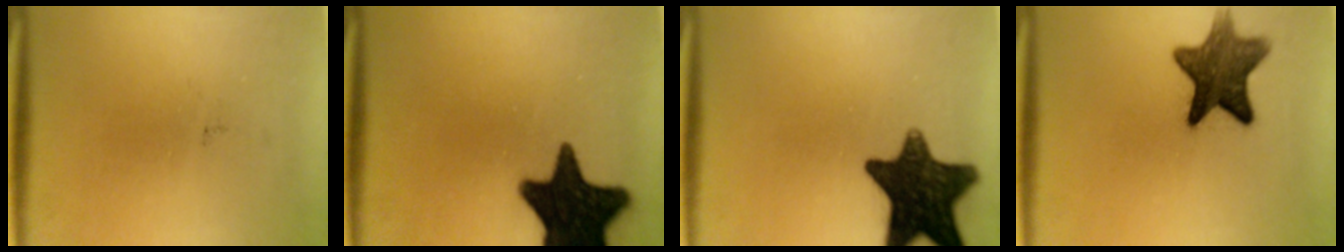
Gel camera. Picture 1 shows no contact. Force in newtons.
{"total": 17.7}
{"total": 14.4}
{"total": 10.7}